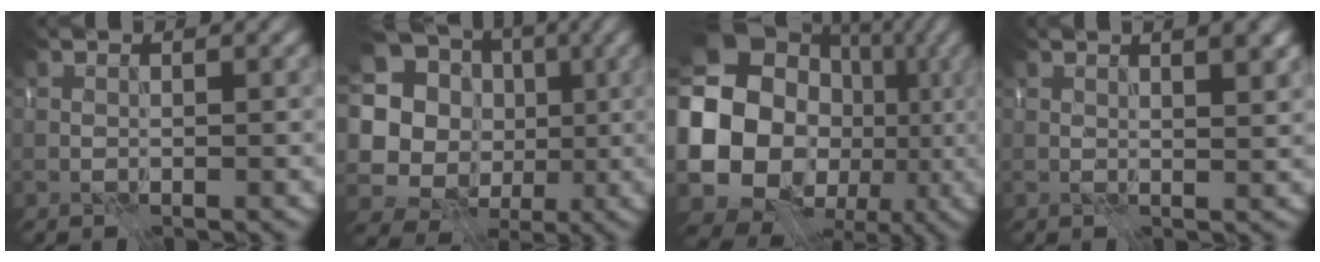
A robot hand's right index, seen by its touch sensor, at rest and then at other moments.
{"total": 17.0, "force": [1.8, 16.0, 5.5], "torque": [-0.165, 0.011, 0.010]}
{"total": 17.5, "force": [-1.2, 14.9, 9.1], "torque": [-0.176, -0.023, -0.011]}
{"total": 3.9, "force": [2.0, 1.3, 3.0], "torque": [-0.031, 0.009, 0.021]}